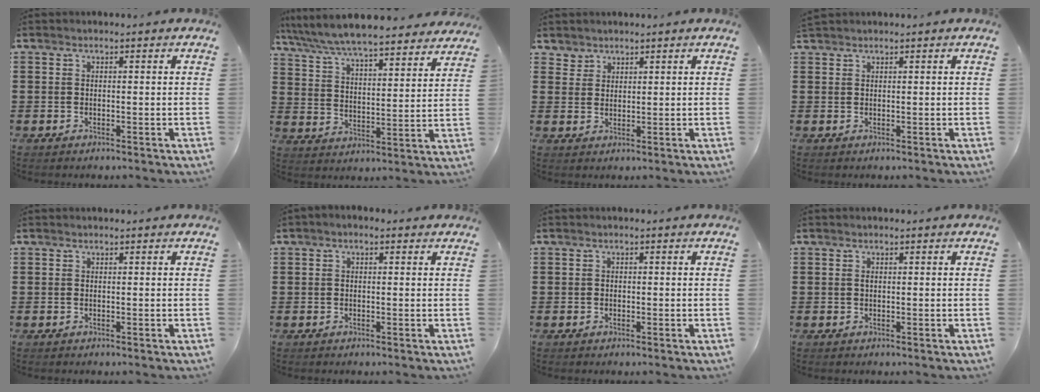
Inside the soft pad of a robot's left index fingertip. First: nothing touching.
{"total": 7.4, "force": [7.0, 0.0, 2.1], "torque": [-0.071, -0.043, 0.123]}
{"total": 2.0, "force": [1.7, 1.0, -0.1], "torque": [-0.004, 0.002, 0.035]}
{"total": 0.7, "force": [0.7, 0.1, 0.2], "torque": [-0.006, 0.000, 0.013]}
{"total": 0.0}
{"total": 0.8, "force": [-0.3, 0.4, 0.6], "torque": [-0.011, 0.001, -0.007]}
{"total": 0.6, "force": [-0.2, 0.5, 0.2], "torque": [-0.006, 0.002, -0.005]}
{"total": 0.8, "force": [0.1, 0.4, 0.6], "torque": [-0.015, 0.001, 0.001]}